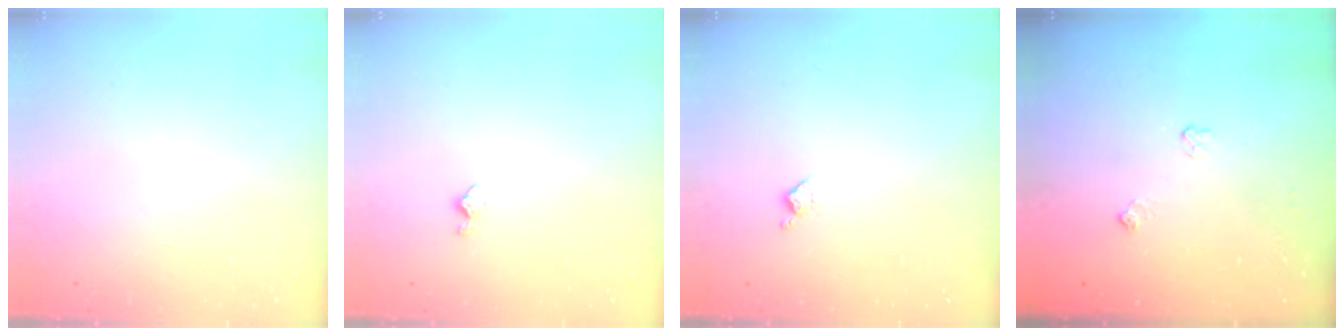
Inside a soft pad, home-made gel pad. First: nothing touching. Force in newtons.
{"total": 4.6, "press": 4.6, "slide": 0.7}
{"total": 4.5, "press": 4.5, "slide": 0.7}
{"total": 5.3, "press": 5.3, "slide": 0.8}